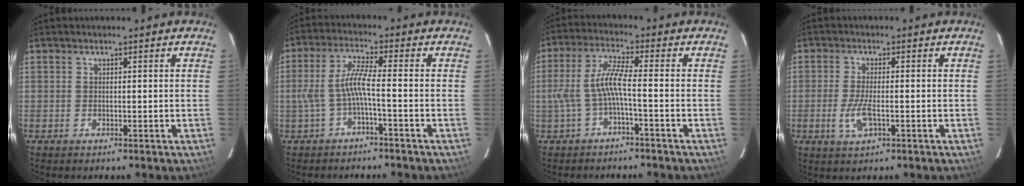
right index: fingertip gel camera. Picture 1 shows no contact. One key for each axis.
{"total": 5.6, "fx": -2.1, "fy": -0.1, "fz": 5.2, "tx": -0.124, "ty": 0.008, "tz": -0.035}
{"total": 6.3, "fx": -2.1, "fy": 0.1, "fz": 5.9, "tx": -0.138, "ty": 0.007, "tz": -0.035}
{"total": 5.0, "fx": -1.6, "fy": 1.5, "fz": 4.5, "tx": -0.099, "ty": -0.007, "tz": -0.031}